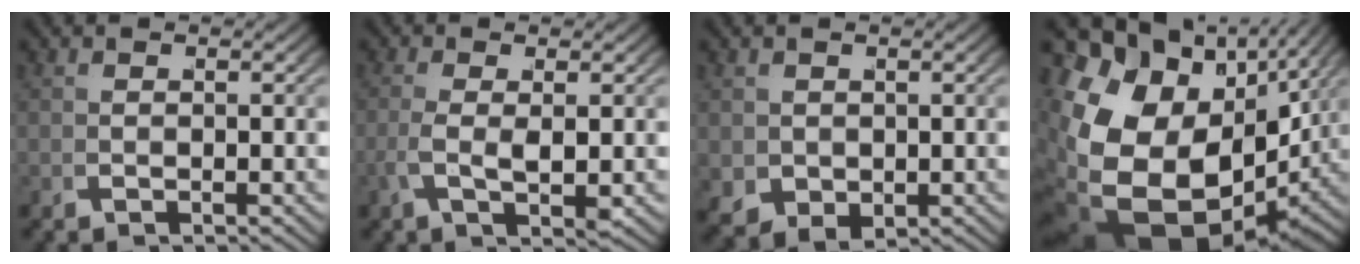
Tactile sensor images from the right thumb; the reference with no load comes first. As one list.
[{"total": 2.9, "force": [0.3, 0.9, 2.7], "torque": [-0.069, -0.009, 0.013]}, {"total": 3.9, "force": [-0.4, 3.3, 2.1], "torque": [-0.053, -0.032, 0.020]}, {"total": 22.3, "force": [-1.7, 15.7, 15.8], "torque": [-0.327, -0.074, 0.012]}]